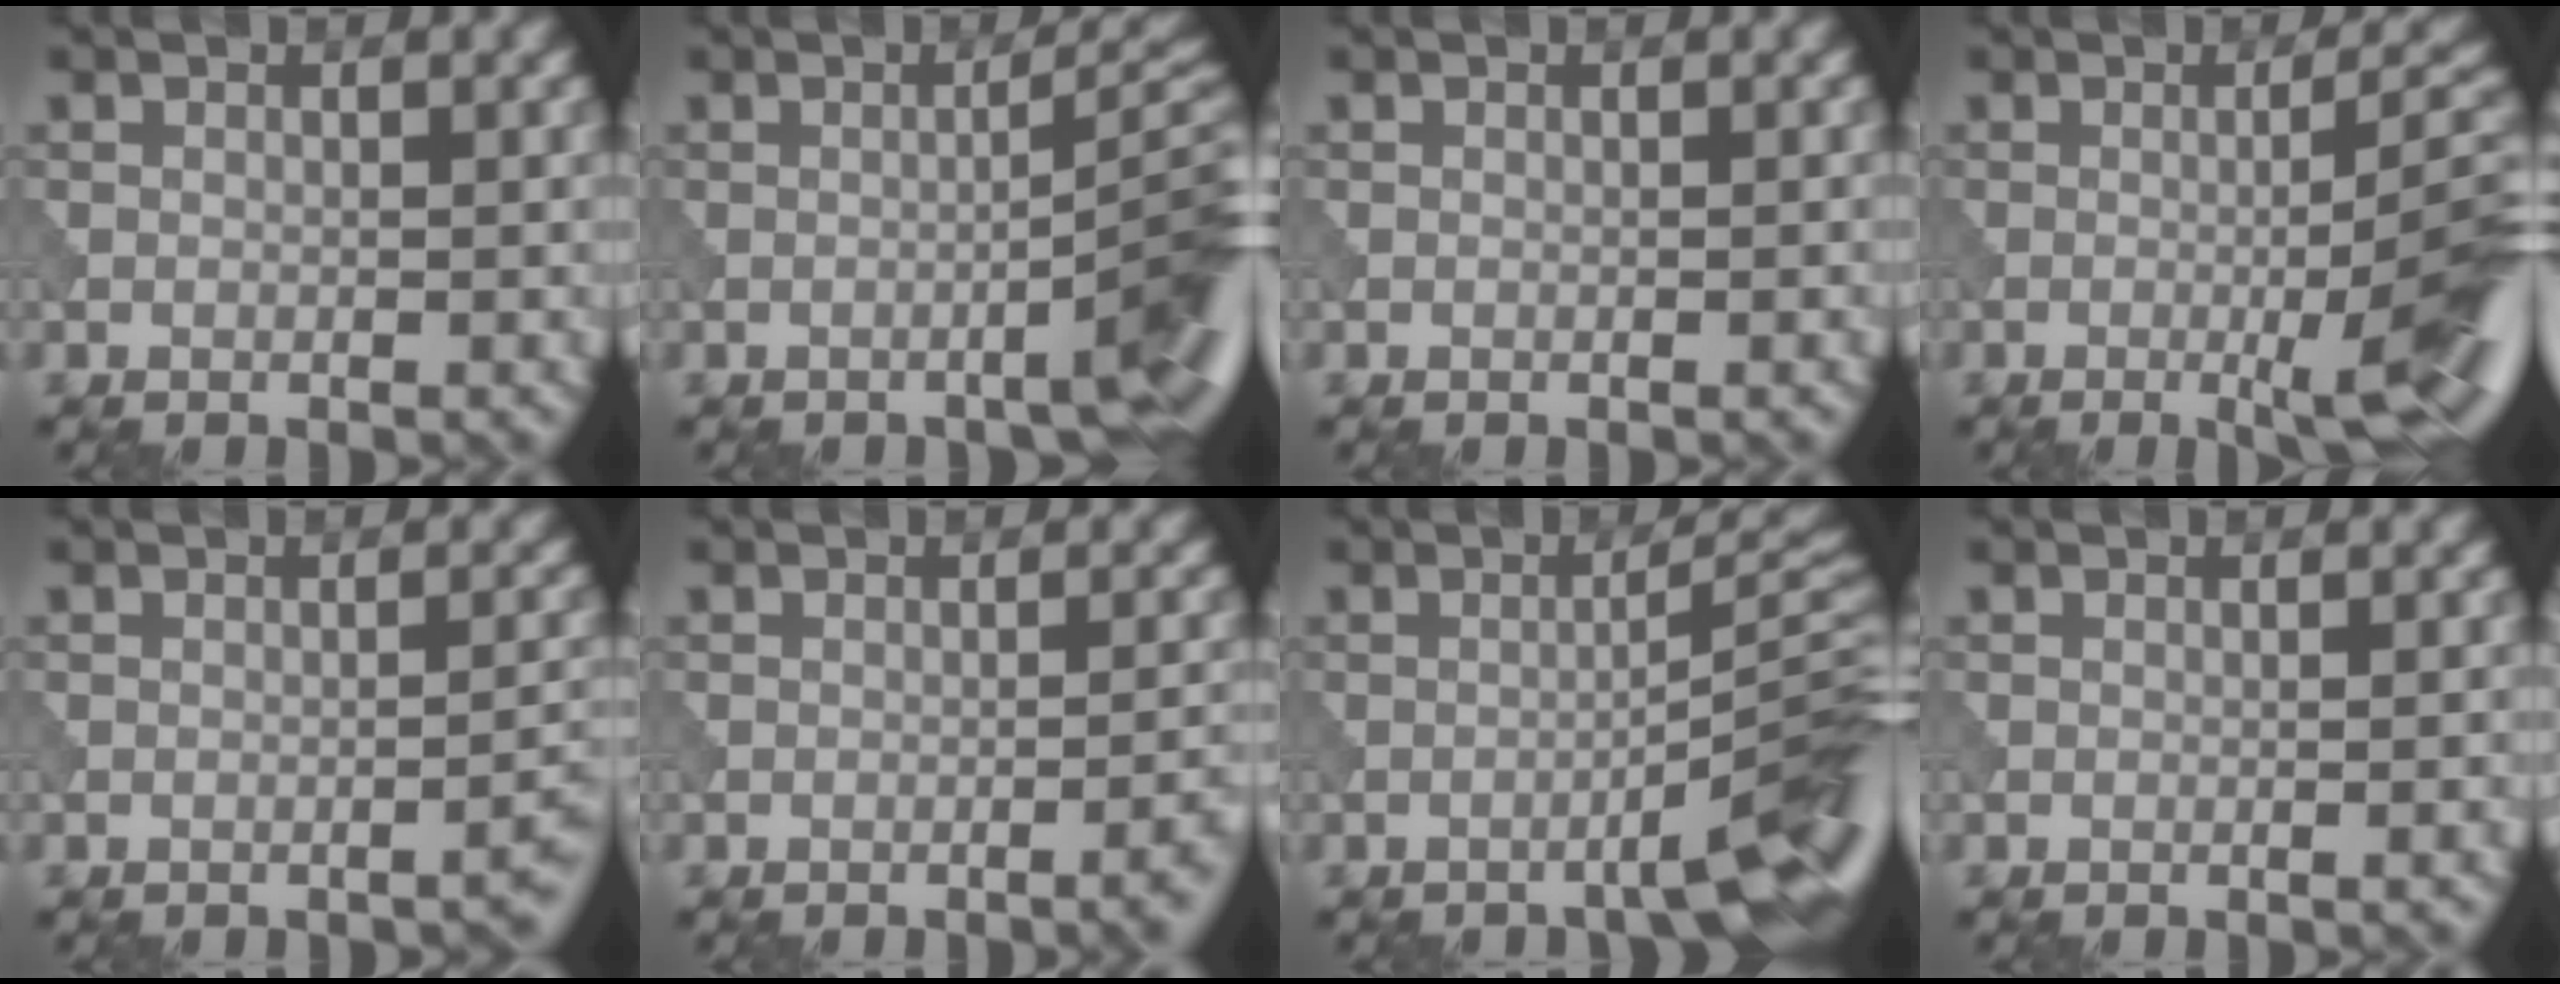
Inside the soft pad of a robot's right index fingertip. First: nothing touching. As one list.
[{"total": 7.3, "force": [-2.8, 1.5, 6.6], "torque": [-0.075, 0.015, -0.038]}, {"total": 0.0}, {"total": 9.4, "force": [-2.0, 1.9, 9.0], "torque": [-0.112, 0.005, -0.026]}, {"total": 2.1, "force": [-1.4, 0.4, 1.5], "torque": [-0.014, 0.011, -0.023]}, {"total": 2.3, "force": [-1.1, 0.6, 1.9], "torque": [-0.017, 0.009, -0.019]}, {"total": 7.6, "force": [-3.8, 1.2, 6.5], "torque": [-0.074, 0.020, -0.054]}, {"total": 0.8, "force": [-0.2, 0.1, 0.7], "torque": [-0.007, 0.004, -0.004]}]